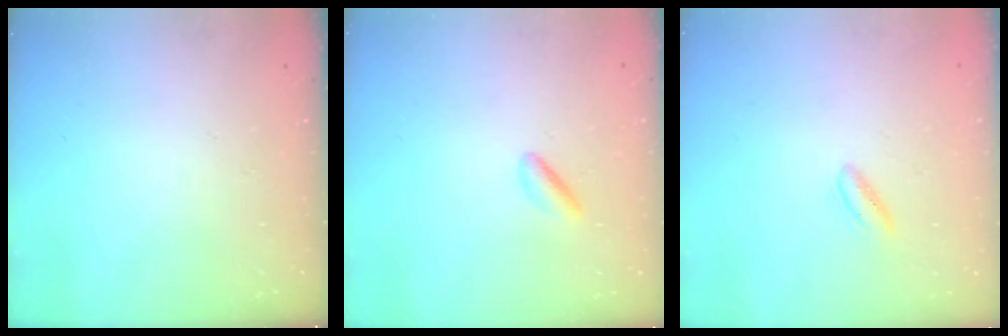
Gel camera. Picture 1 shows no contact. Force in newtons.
{"total": 2.3, "press": 2.2, "slide": 0.4}
{"total": 2.6, "press": 2.3, "slide": 1.3}